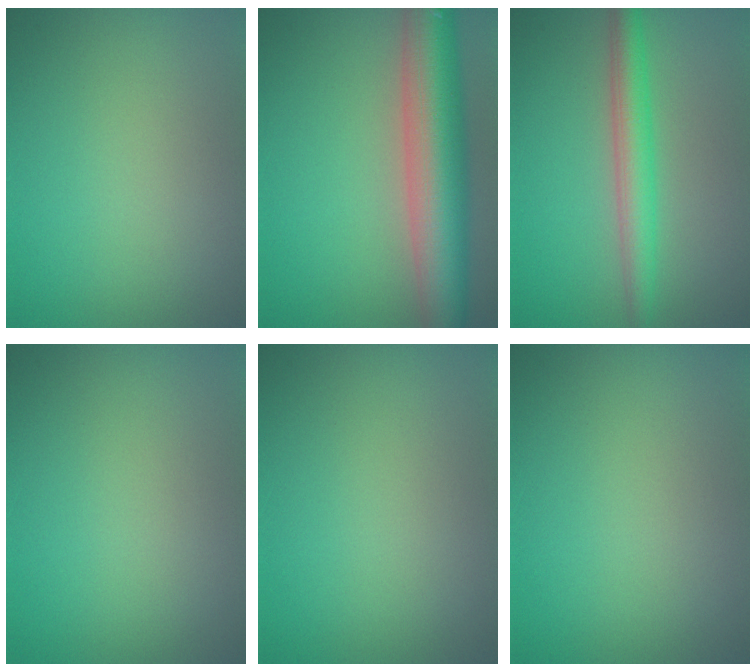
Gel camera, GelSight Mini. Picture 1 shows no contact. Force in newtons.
{"total": 9.6, "press": 9.6, "slide": 0.6}
{"total": 3.8, "press": 3.8, "slide": 0.1}
{"total": 0.0}
{"total": 0.0}
{"total": 0.0}